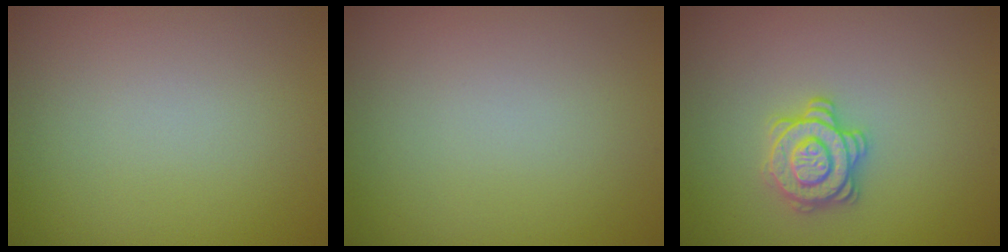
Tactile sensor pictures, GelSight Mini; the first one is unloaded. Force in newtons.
{"total": 0.0}
{"total": 2.8, "press": 2.7, "slide": 0.7}